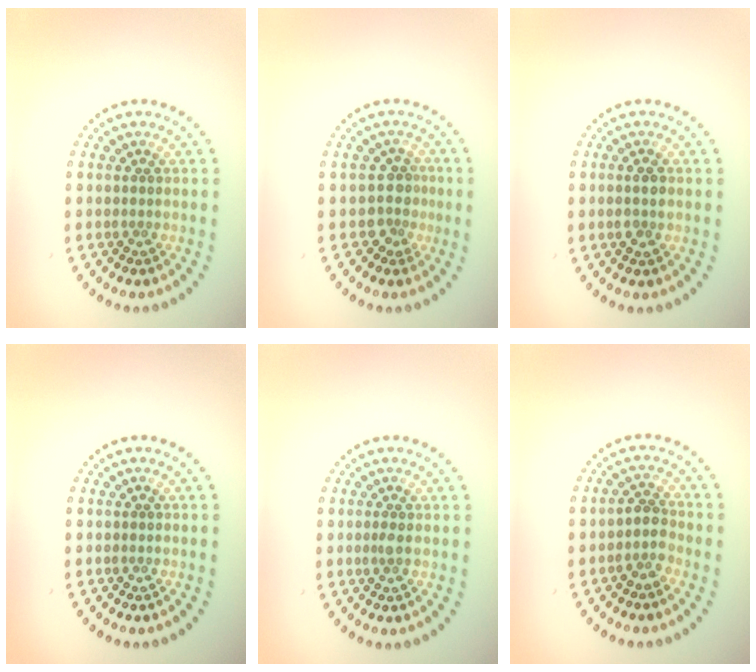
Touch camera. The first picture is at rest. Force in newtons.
{"total": 2.3, "press": 1.7, "slide": 1.6}
{"total": 1.6, "press": 1.5, "slide": 0.4}
{"total": 0.0}
{"total": 0.7, "press": 0.6, "slide": 0.4}
{"total": 2.0, "press": 1.7, "slide": 1.1}